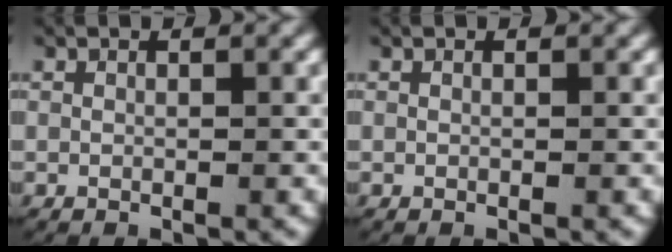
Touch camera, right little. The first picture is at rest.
{"total": 0.0}